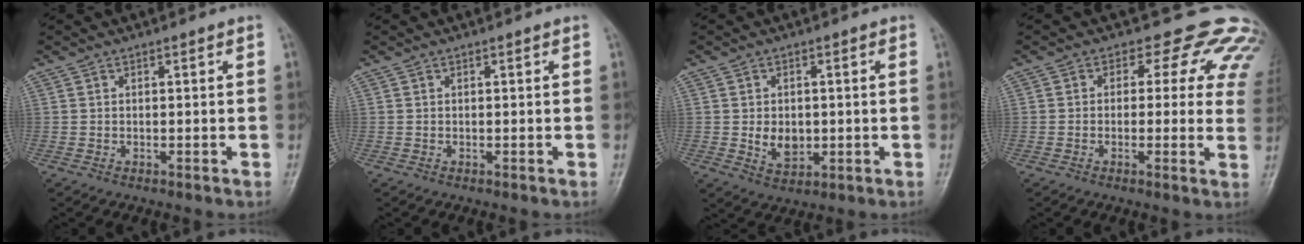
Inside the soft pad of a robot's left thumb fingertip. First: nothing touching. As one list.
[{"total": 0.0}, {"total": 5.1, "force": [-0.2, 3.8, 3.4], "torque": [-0.036, -0.005, 0.005]}, {"total": 13.7, "force": [8.4, 8.1, 7.2], "torque": [-0.028, -0.019, 0.066]}]